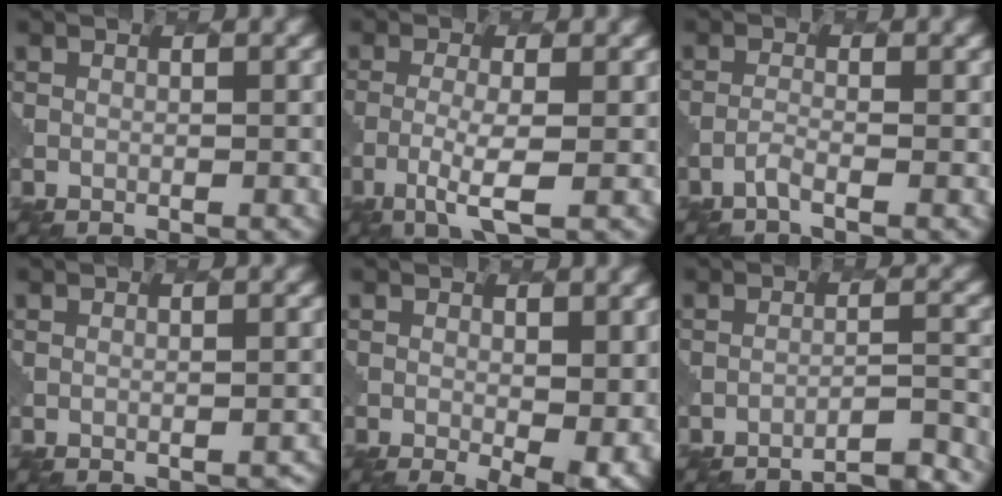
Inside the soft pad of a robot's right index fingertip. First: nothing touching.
{"total": 3.1, "force": [-1.1, 0.4, 2.8], "torque": [-0.061, -0.002, -0.031]}
{"total": 1.0, "force": [-0.7, 0.1, 0.7], "torque": [-0.008, 0.003, -0.025]}
{"total": 1.5, "force": [-1.1, 0.6, 0.8], "torque": [0.005, 0.000, -0.006]}
{"total": 4.9, "force": [-0.3, 2.0, 4.4], "torque": [-0.056, -0.018, 0.004]}
{"total": 7.6, "force": [-7.2, 1.2, 1.9], "torque": [-0.008, 0.020, -0.086]}